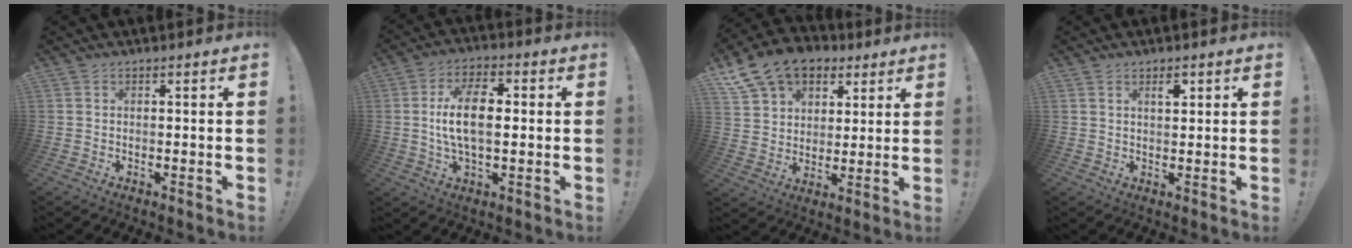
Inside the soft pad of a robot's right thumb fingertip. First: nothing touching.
{"total": 12.3, "force": [0.5, 6.2, 10.5], "torque": [-0.181, 0.004, 0.008]}
{"total": 15.0, "force": [9.0, 10.5, 5.8], "torque": [-0.102, -0.042, 0.177]}
{"total": 2.7, "force": [1.7, 1.1, 1.8], "torque": [-0.009, -0.010, 0.023]}